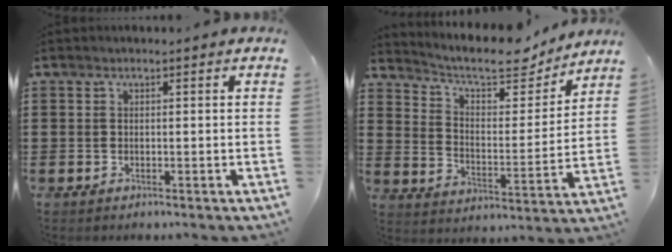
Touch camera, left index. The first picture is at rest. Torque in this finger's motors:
{"motor_torque": [1.40, -0.74, 0.40, 0.06]}